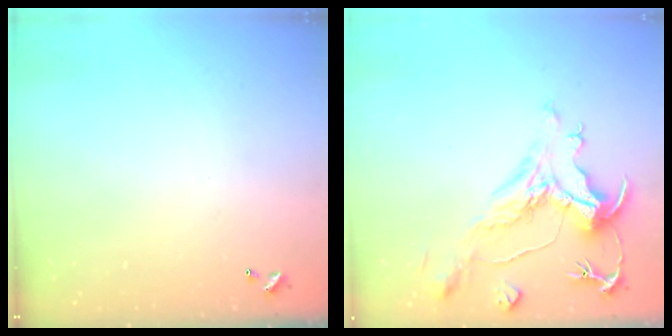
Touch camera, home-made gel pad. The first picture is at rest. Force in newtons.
{"total": 1.9, "press": 0.9, "slide": 1.6}